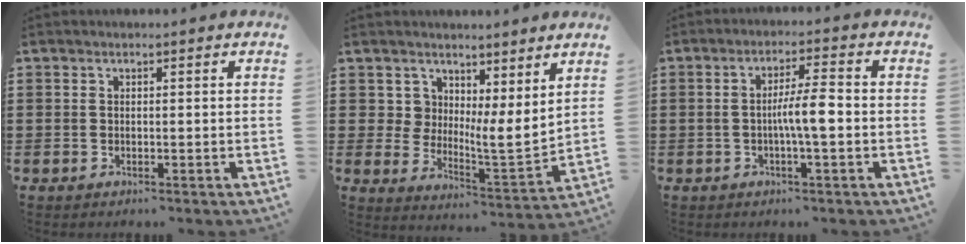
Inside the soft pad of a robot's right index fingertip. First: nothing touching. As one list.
[{"total": 5.9, "force": [4.8, 2.7, 2.1], "torque": [-0.053, -0.035, 0.089]}, {"total": 5.6, "force": [-0.8, 0.8, 5.5], "torque": [-0.098, 0.003, -0.018]}]